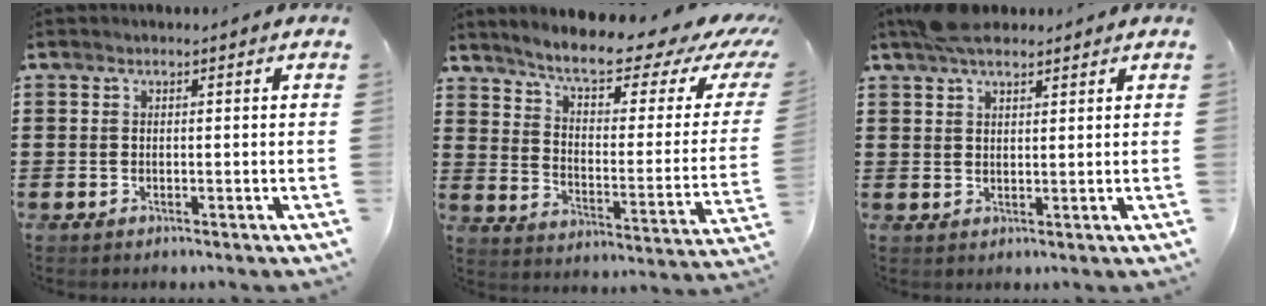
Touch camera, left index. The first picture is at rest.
{"total": 8.7, "force": [6.8, 1.3, 5.2], "torque": [-0.111, -0.044, 0.112]}
{"total": 4.4, "force": [3.3, 1.8, 2.3], "torque": [-0.055, 0.006, 0.063]}